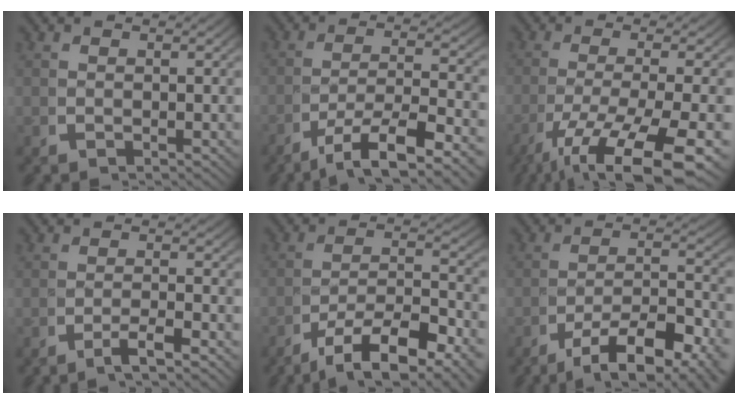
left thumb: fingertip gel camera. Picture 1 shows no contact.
{"total": 7.2, "force": [-2.8, 3.2, 5.8], "torque": [-0.101, -0.019, -0.036]}
{"total": 11.4, "force": [-5.2, 5.0, 8.9], "torque": [-0.171, -0.043, -0.053]}
{"total": 2.6, "force": [-1.6, 0.2, 2.1], "torque": [-0.037, 0.002, -0.034]}
{"total": 9.0, "force": [-3.2, 4.6, 7.0], "torque": [-0.127, -0.029, -0.040]}
{"total": 9.4, "force": [-3.7, 4.8, 7.1], "torque": [-0.130, -0.034, -0.046]}